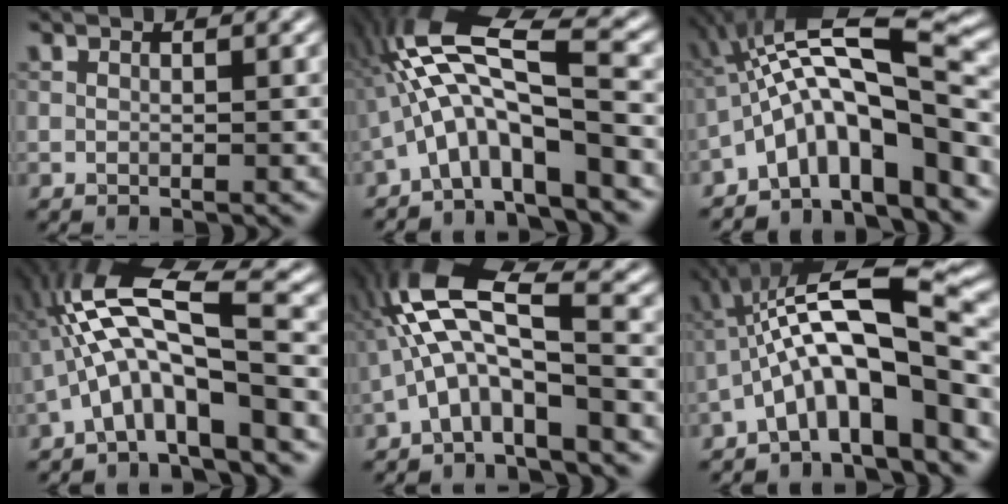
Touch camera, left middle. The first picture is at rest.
{"total": 9.9, "force": [-2.8, 2.5, 9.2], "torque": [-0.172, 0.026, -0.055]}
{"total": 10.5, "force": [-3.9, 2.8, 9.3], "torque": [-0.143, 0.027, -0.072]}
{"total": 9.7, "force": [-2.5, 2.4, 9.1], "torque": [-0.173, 0.026, -0.052]}
{"total": 7.9, "force": [-2.0, 2.4, 7.3], "torque": [-0.144, 0.028, -0.052]}
{"total": 10.6, "force": [-3.0, 2.7, 9.8], "torque": [-0.158, 0.032, -0.057]}